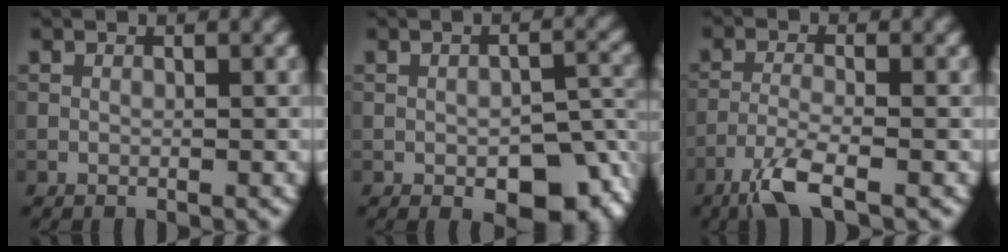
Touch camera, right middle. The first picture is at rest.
{"total": 7.3, "force": [-3.0, 3.4, 5.6], "torque": [-0.072, -0.010, -0.033]}
{"total": 4.1, "force": [-2.8, 0.7, 3.0], "torque": [-0.067, -0.006, -0.068]}